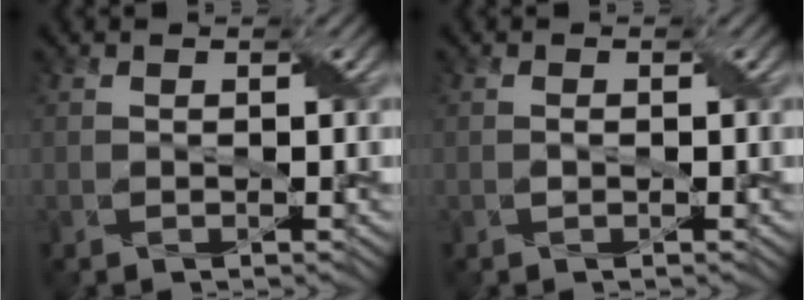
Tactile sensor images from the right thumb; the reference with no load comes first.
{"total": 0.5, "force": [-0.1, 0.3, 0.4], "torque": [-0.010, 0.001, 0.000]}